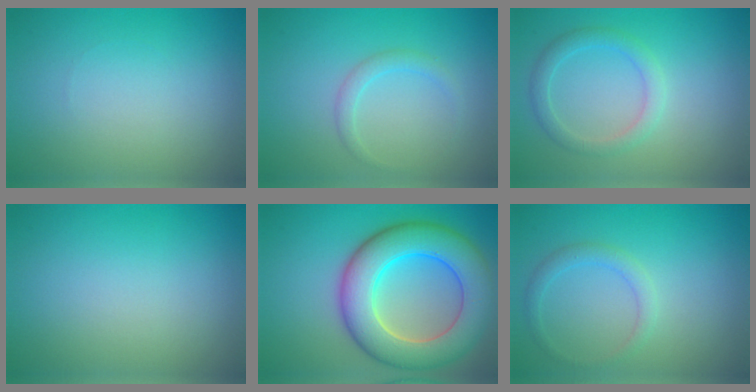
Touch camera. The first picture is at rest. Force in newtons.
{"total": 1.4, "press": 1.4, "slide": 0.0}
{"total": 2.2, "press": 2.2, "slide": 0.1}
{"total": 0.0}
{"total": 10.0, "press": 10.0, "slide": 0.6}
{"total": 1.7, "press": 1.7, "slide": 0.1}